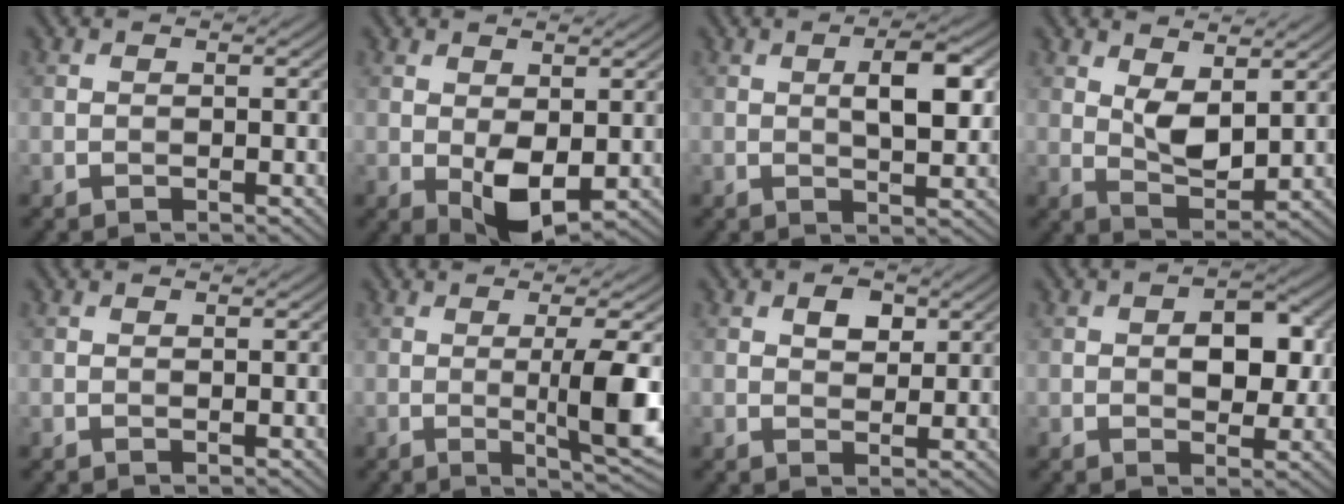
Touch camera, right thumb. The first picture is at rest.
{"total": 4.9, "force": [-0.3, 2.7, 4.1], "torque": [-0.080, -0.005, -0.001]}
{"total": 5.3, "force": [1.1, 1.8, 4.9], "torque": [-0.079, 0.003, 0.019]}
{"total": 4.9, "force": [2.1, 2.4, 3.7], "torque": [-0.074, -0.008, 0.041]}
{"total": 0.0}
{"total": 7.4, "force": [-0.4, 0.9, 7.4], "torque": [-0.126, 0.001, -0.001]}
{"total": 2.9, "force": [1.2, 1.9, 1.8], "torque": [-0.029, -0.001, 0.021]}
{"total": 5.4, "force": [0.4, 3.3, 4.3], "torque": [-0.058, -0.002, 0.004]}